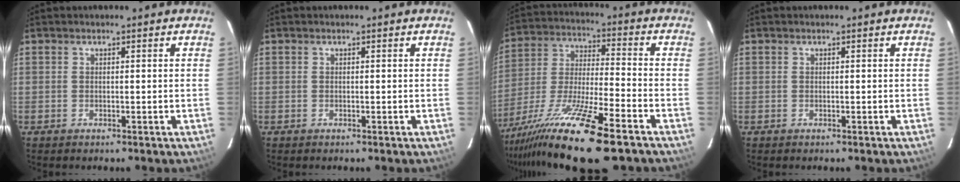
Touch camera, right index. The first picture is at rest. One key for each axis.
{"total": 0.0}
{"total": 20.5, "fx": -14.5, "fy": 2.1, "fz": 14.3, "tx": -0.281, "ty": -0.051, "tz": -0.259}
{"total": 0.0}